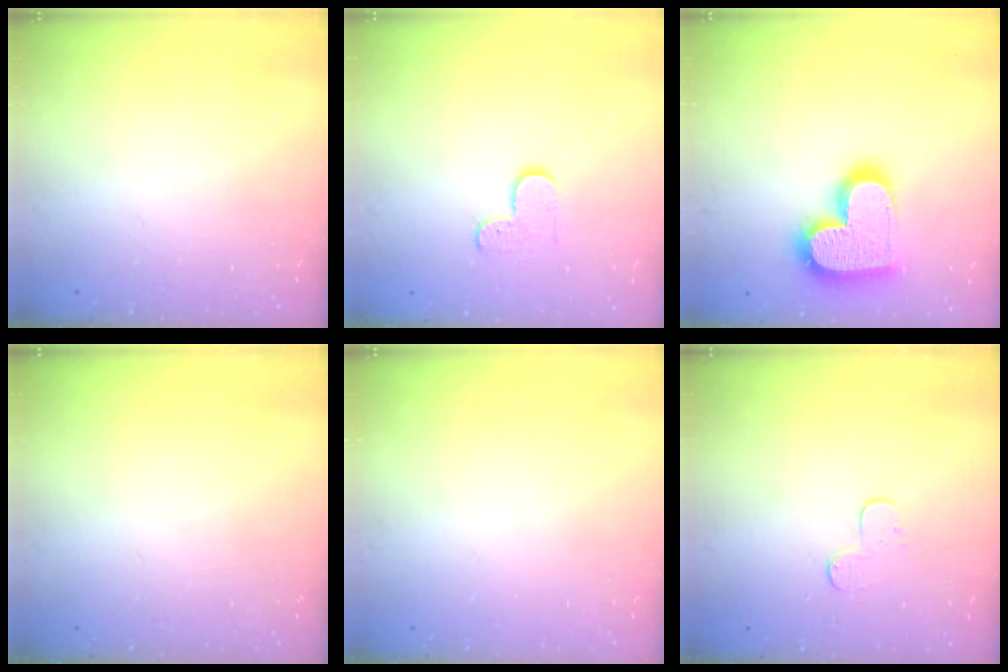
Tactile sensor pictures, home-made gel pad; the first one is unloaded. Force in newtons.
{"total": 3.5, "press": 3.5, "slide": 0.4}
{"total": 17.9, "press": 17.9, "slide": 1.1}
{"total": 0.0}
{"total": 0.0}
{"total": 4.9, "press": 4.9, "slide": 0.5}